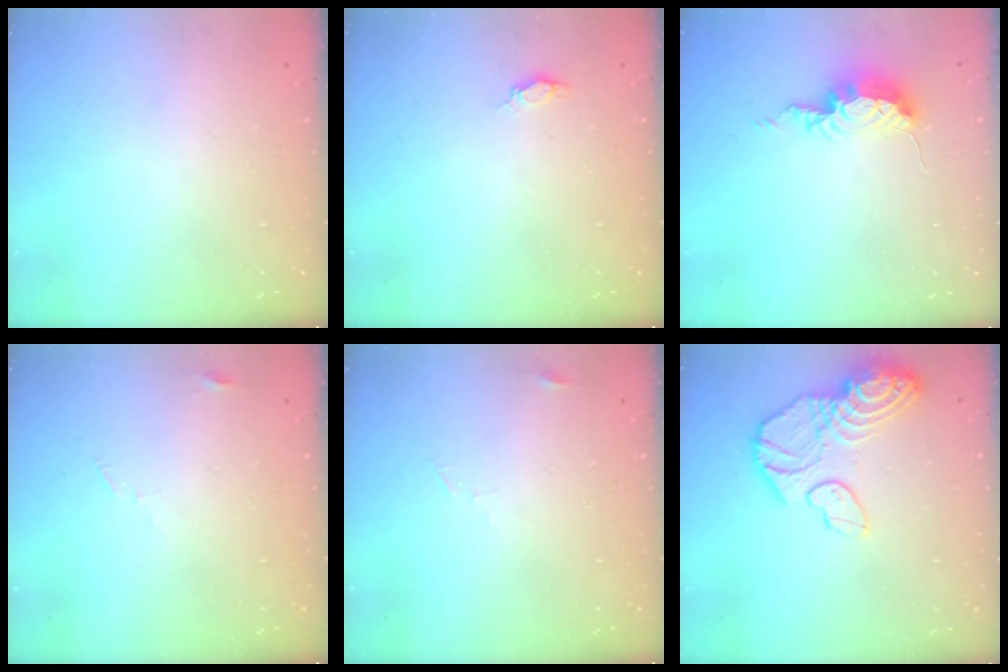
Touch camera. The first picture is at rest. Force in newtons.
{"total": 3.3, "press": 3.1, "slide": 1.0}
{"total": 8.9, "press": 8.9, "slide": 0.4}
{"total": 2.9, "press": 2.9, "slide": 0.2}
{"total": 2.8, "press": 2.8, "slide": 0.2}
{"total": 16.3, "press": 16.2, "slide": 1.9}